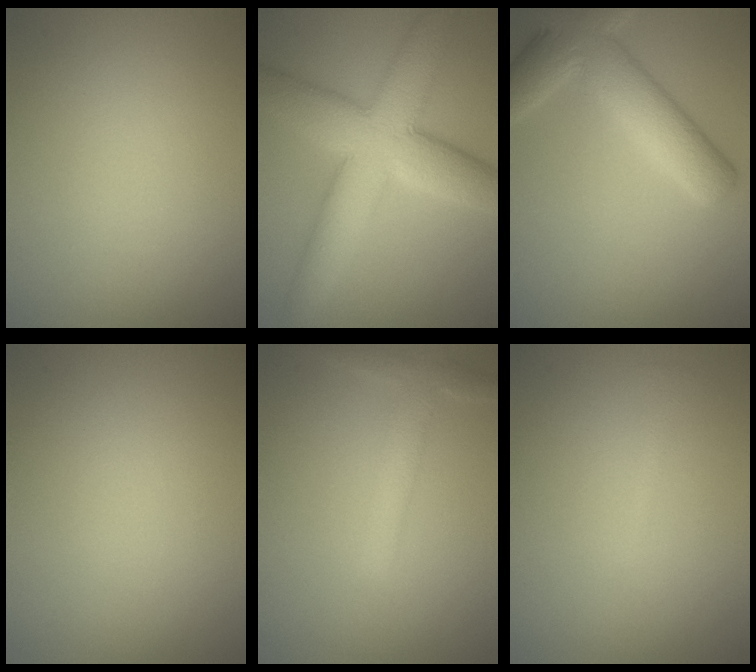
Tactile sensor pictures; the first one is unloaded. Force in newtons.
{"total": 9.3, "press": 9.3, "slide": 0.2}
{"total": 6.2, "press": 6.2, "slide": 0.6}
{"total": 0.0}
{"total": 2.5, "press": 2.5, "slide": 0.0}
{"total": 0.6, "press": 0.6, "slide": 0.0}